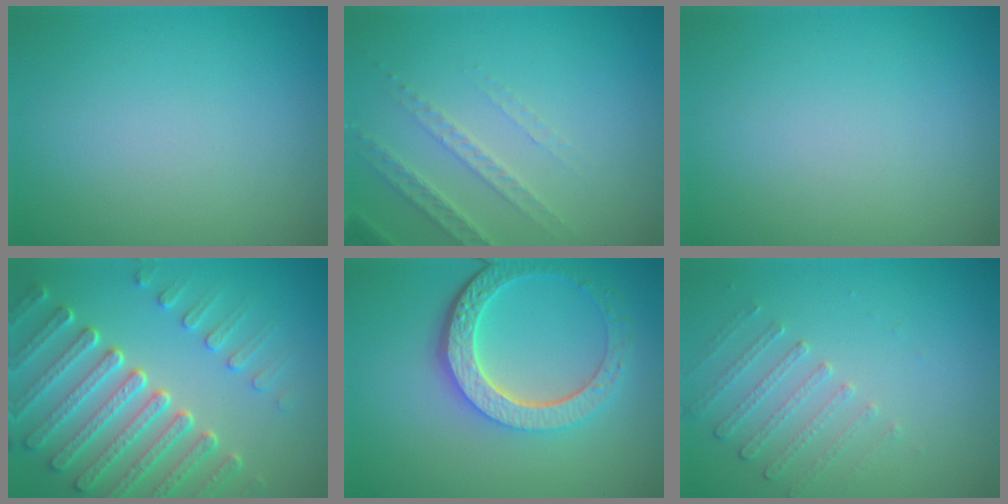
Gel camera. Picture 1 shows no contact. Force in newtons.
{"total": 2.5, "press": 2.4, "slide": 0.7}
{"total": 0.0}
{"total": 7.5, "press": 5.7, "slide": 4.9}
{"total": 6.0, "press": 4.4, "slide": 4.0}
{"total": 1.7, "press": 1.2, "slide": 1.2}